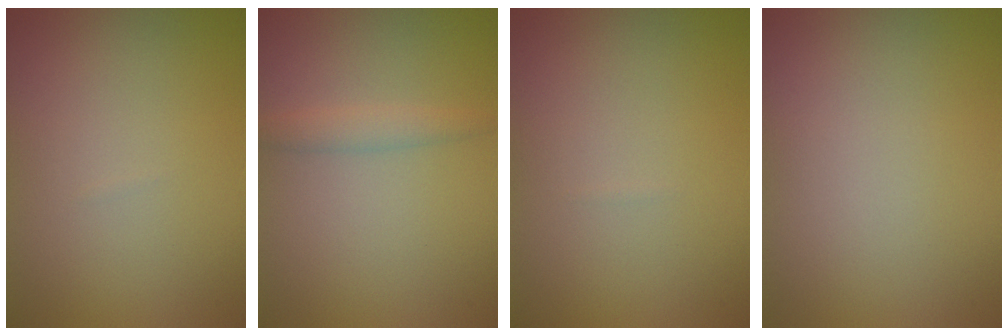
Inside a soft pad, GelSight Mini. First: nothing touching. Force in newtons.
{"total": 1.5, "press": 1.5, "slide": 0.2}
{"total": 0.0}
{"total": 0.0}